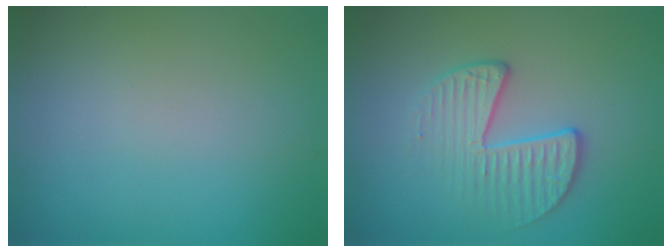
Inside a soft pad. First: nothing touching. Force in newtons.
{"total": 3.5, "press": 2.9, "slide": 2.0}